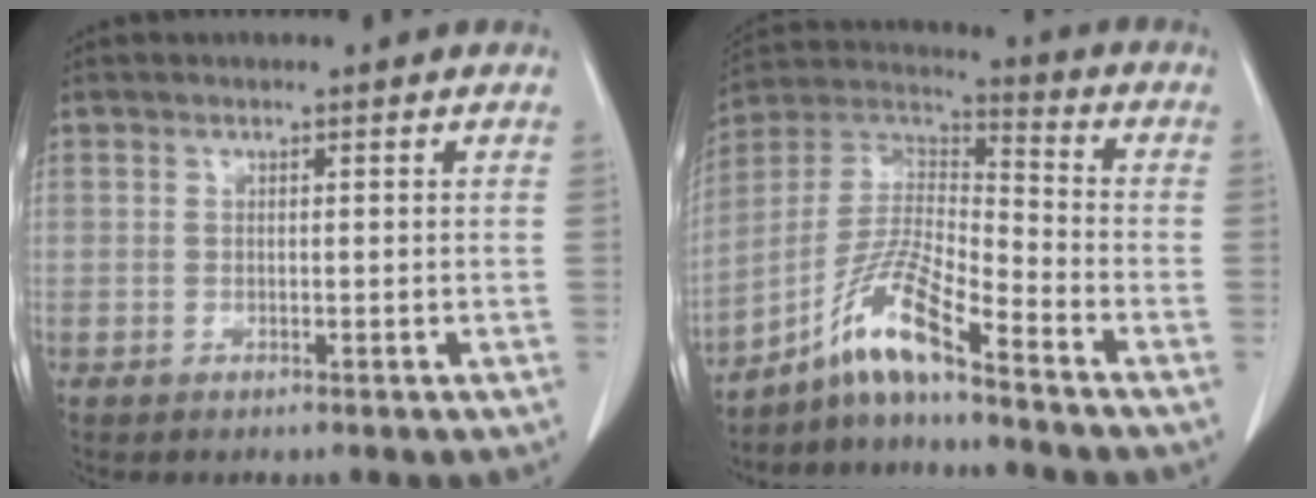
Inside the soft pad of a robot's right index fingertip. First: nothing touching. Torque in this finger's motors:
{"motor_torque": [1.15, -0.97, 0.18, 0.16]}